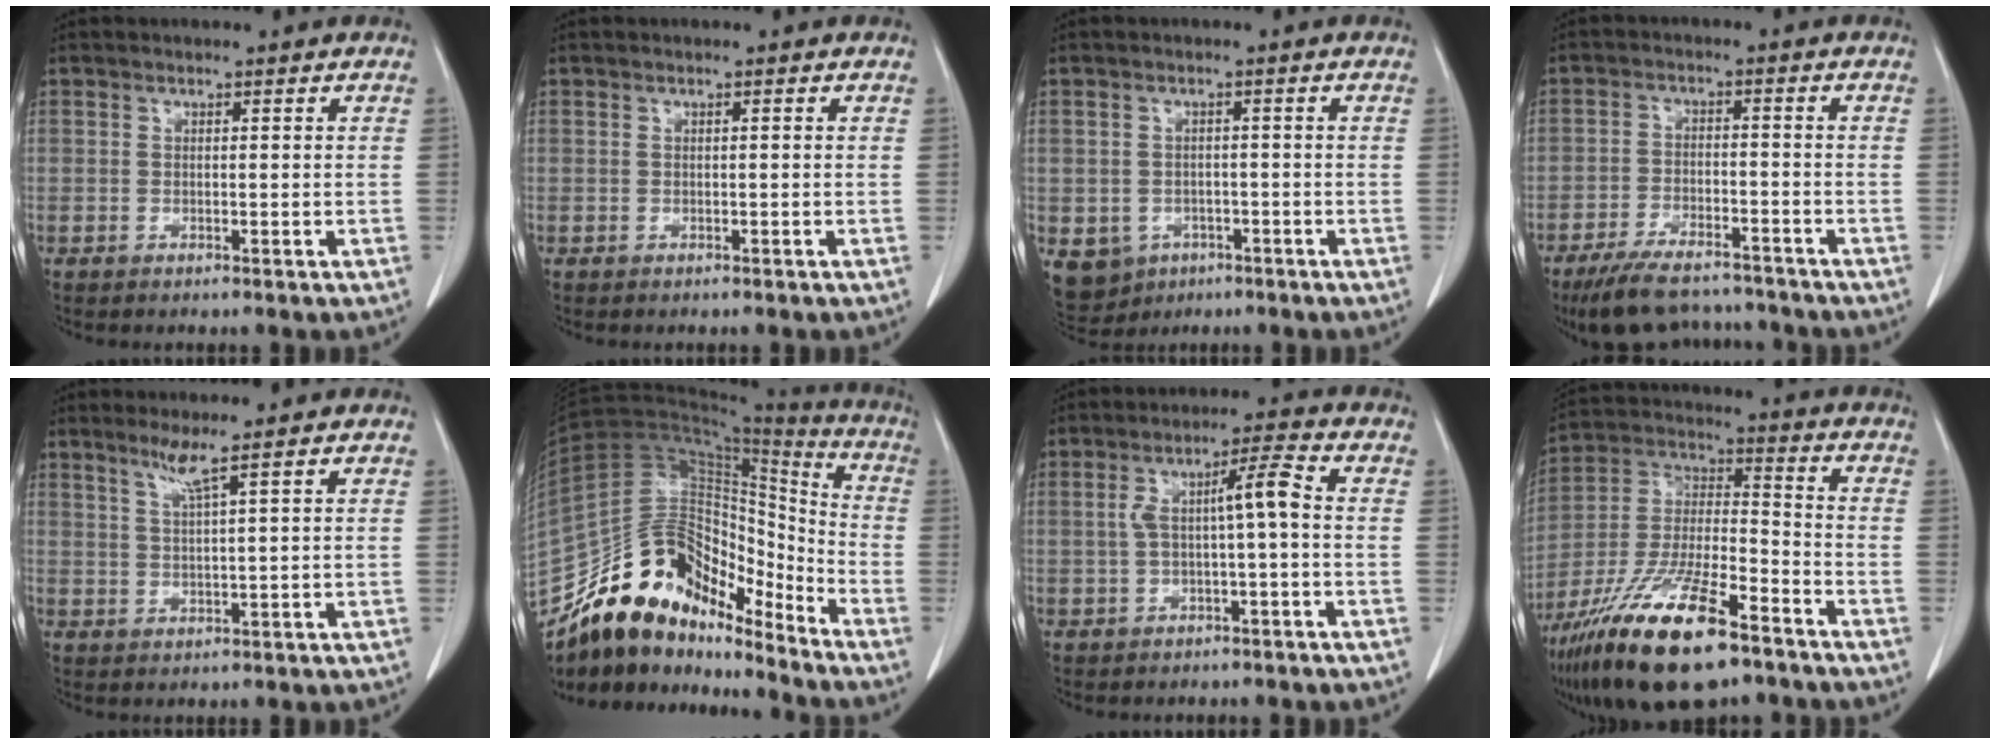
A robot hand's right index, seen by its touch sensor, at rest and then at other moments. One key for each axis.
{"total": 0.0}
{"total": 7.7, "fx": -3.7, "fy": 6.5, "fz": 1.9, "tx": -0.041, "ty": 0.005, "tz": -0.045}
{"total": 12.1, "fx": -10.6, "fy": 3.6, "fz": 4.6, "tx": -0.077, "ty": 0.000, "tz": -0.166}
{"total": 3.1, "fx": 2.0, "fy": -1.0, "fz": 2.1, "tx": -0.045, "ty": -0.008, "tz": 0.044}
{"total": 19.1, "fx": -15.7, "fy": 7.2, "fz": 8.2, "tx": -0.128, "ty": 0.067, "tz": -0.273}
{"total": 5.9, "fx": -0.2, "fy": 0.5, "fz": 5.9, "tx": -0.105, "ty": 0.026, "tz": 0.000}
{"total": 20.7, "fx": -13.6, "fy": 4.9, "fz": 14.9, "tx": -0.308, "ty": -0.025, "tz": -0.245}